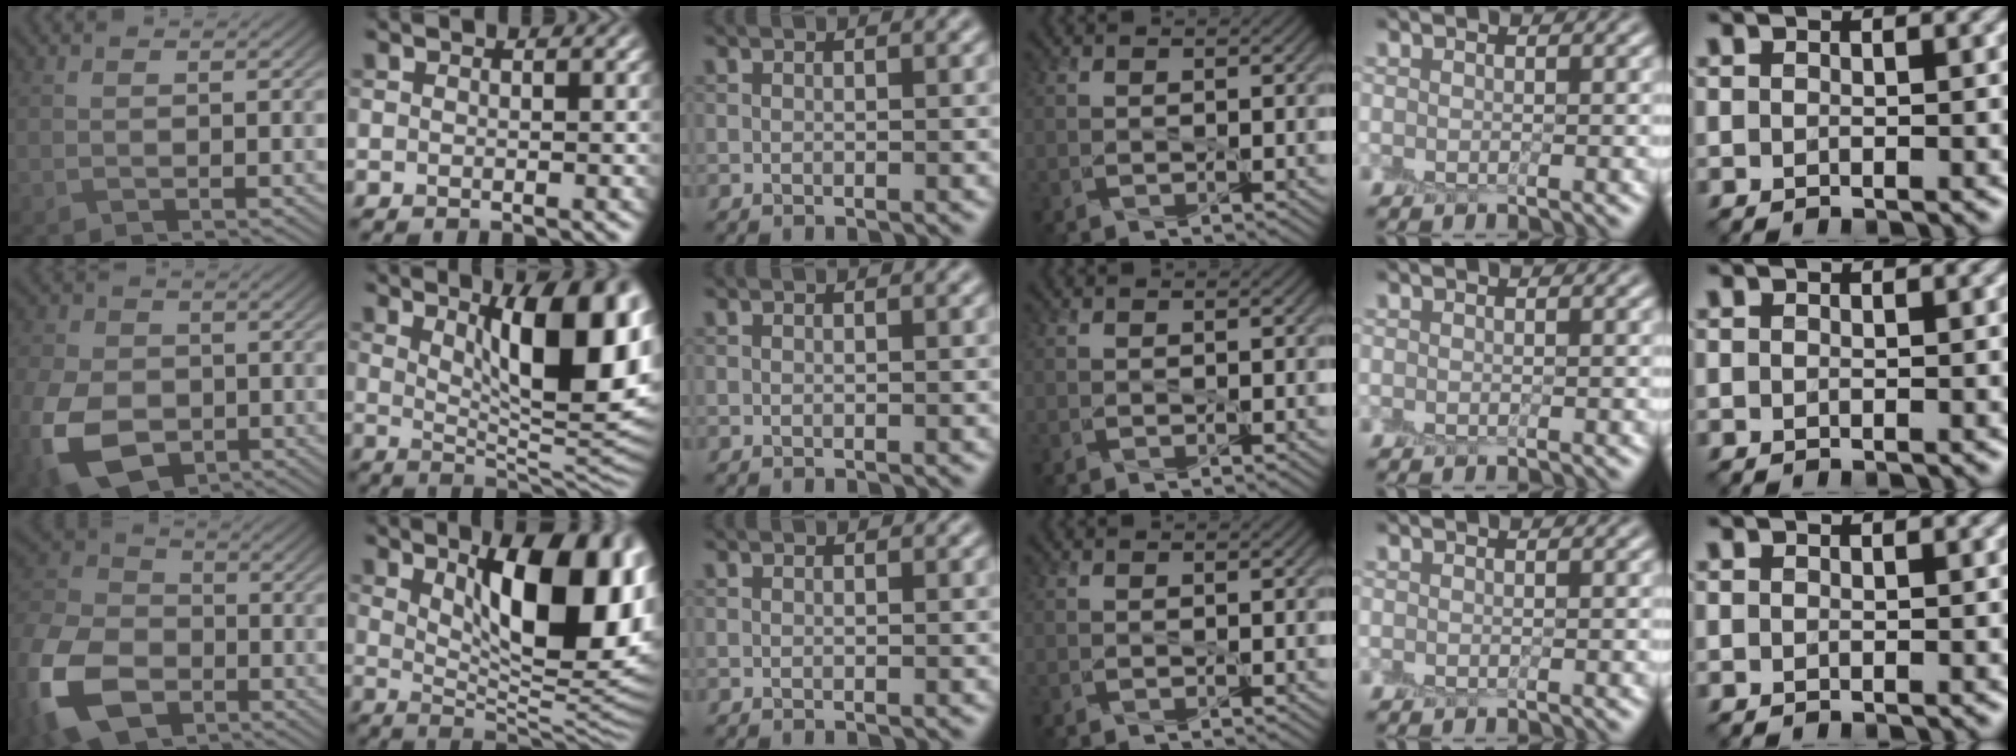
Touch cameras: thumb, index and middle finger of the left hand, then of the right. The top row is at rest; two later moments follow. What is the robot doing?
{"motion": "peel", "object": "postage stamp"}